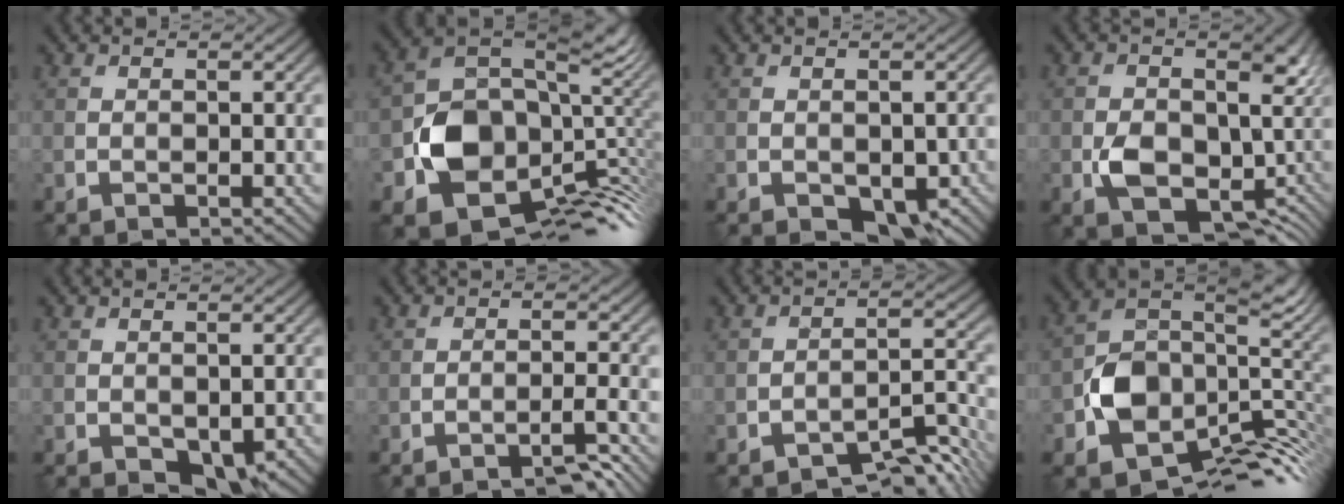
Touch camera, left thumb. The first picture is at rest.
{"total": 14.8, "force": [-4.4, 10.4, 9.5], "torque": [-0.181, -0.031, -0.078]}
{"total": 4.6, "force": [-2.3, 2.6, 3.1], "torque": [-0.039, -0.017, -0.025]}
{"total": 7.7, "force": [-1.2, 5.5, 5.2], "torque": [-0.087, -0.024, -0.014]}
{"total": 3.3, "force": [-1.2, 1.9, 2.4], "torque": [-0.040, -0.013, -0.016]}
{"total": 3.4, "force": [-2.6, 0.2, 2.2], "torque": [-0.035, 0.013, -0.047]}
{"total": 5.6, "force": [-4.3, 1.7, 3.1], "torque": [-0.036, 0.009, -0.068]}
{"total": 12.2, "force": [-4.7, 7.9, 8.1], "torque": [-0.141, -0.018, -0.088]}